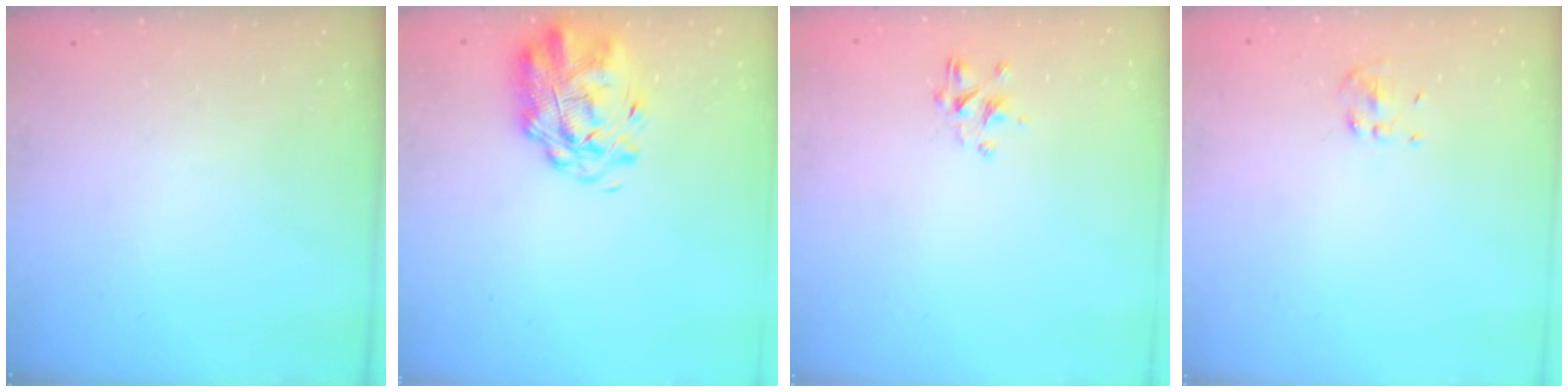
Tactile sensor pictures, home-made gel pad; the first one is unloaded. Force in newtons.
{"total": 3.2, "press": 2.8, "slide": 1.7}
{"total": 1.8, "press": 1.7, "slide": 0.7}
{"total": 3.5, "press": 3.1, "slide": 1.7}